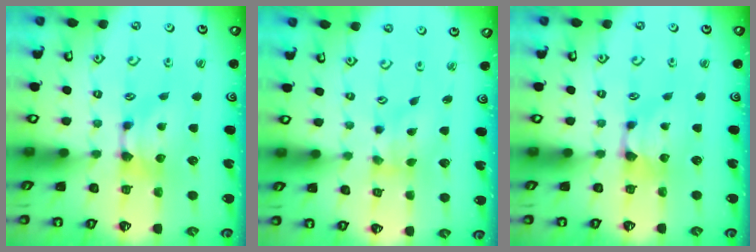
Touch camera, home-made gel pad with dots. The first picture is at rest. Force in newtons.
{"total": 1.3, "press": 0.7, "slide": 1.1}
{"total": 0.8, "press": 0.2, "slide": 0.8}